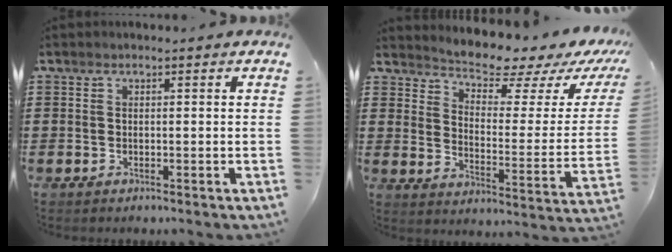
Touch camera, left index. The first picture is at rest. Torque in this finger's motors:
{"motor_torque": [1.38, -0.76, 0.17, 0.05]}